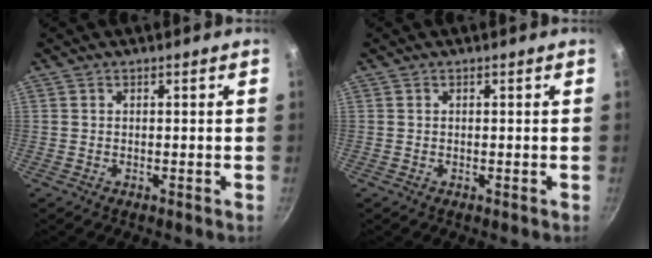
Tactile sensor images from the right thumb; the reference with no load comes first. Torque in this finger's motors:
{"motor_torque": [0.00, 0.01, -0.03, 0.40, 0.03]}